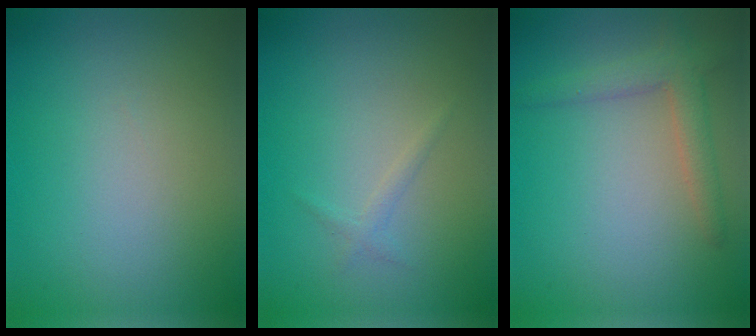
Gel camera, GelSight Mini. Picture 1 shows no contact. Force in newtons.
{"total": 0.8, "press": 0.8, "slide": 0.1}
{"total": 2.7, "press": 2.7, "slide": 0.2}